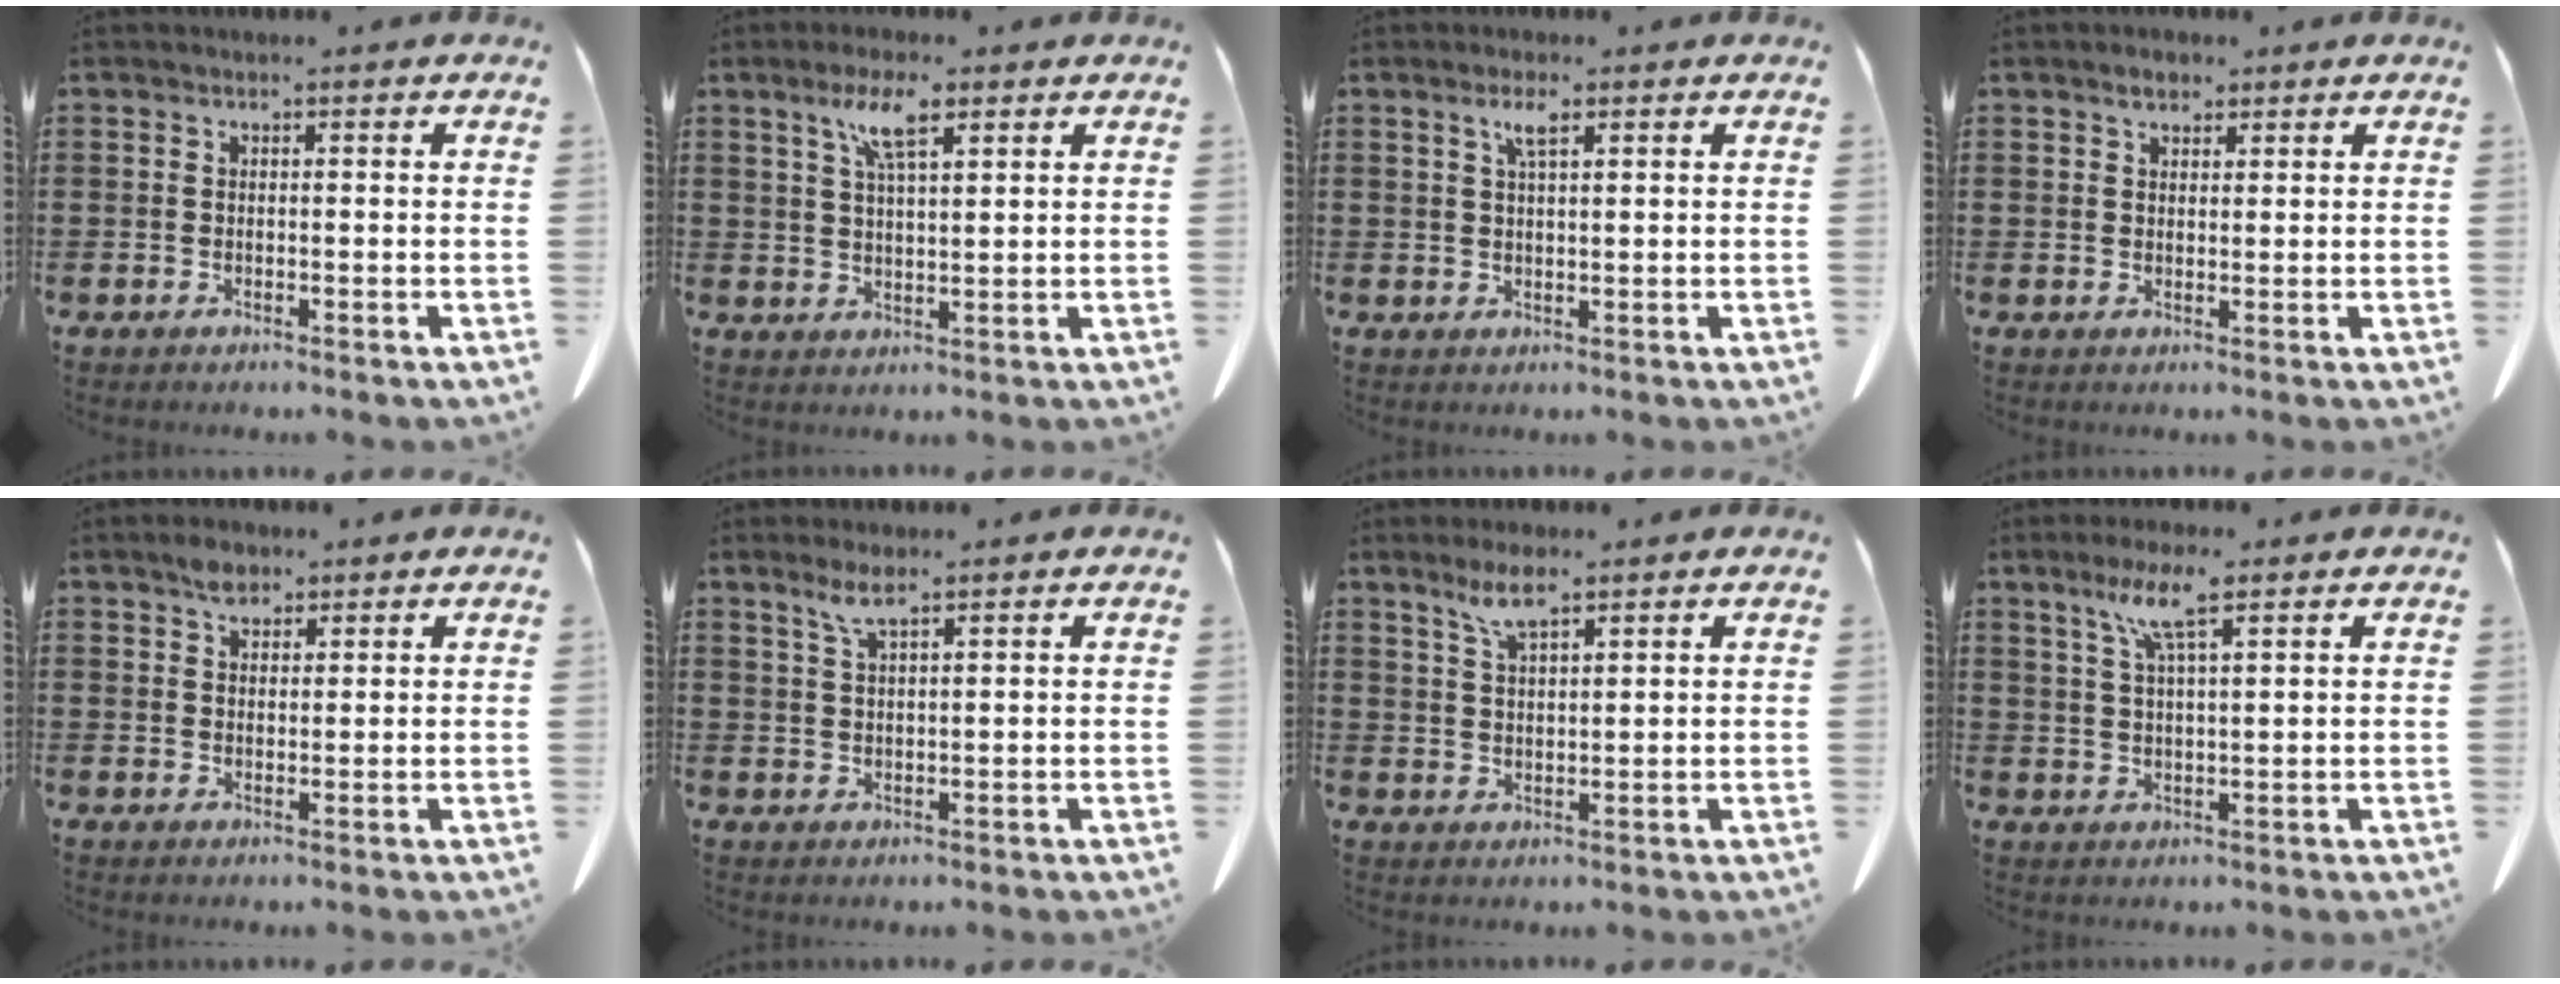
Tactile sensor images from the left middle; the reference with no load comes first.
{"total": 6.4, "force": [3.7, 1.5, 5.0], "torque": [-0.109, 0.009, 0.063]}
{"total": 3.0, "force": [1.7, 0.5, 2.4], "torque": [-0.051, 0.004, 0.029]}
{"total": 2.3, "force": [1.9, 0.9, 1.0], "torque": [-0.015, 0.001, 0.035]}
{"total": 2.7, "force": [2.1, 1.2, 1.2], "torque": [-0.019, -0.002, 0.038]}
{"total": 3.1, "force": [2.3, 0.2, 2.0], "torque": [-0.046, 0.001, 0.041]}
{"total": 4.3, "force": [3.0, 0.6, 3.1], "torque": [-0.068, 0.004, 0.053]}
{"total": 6.5, "force": [4.1, 0.8, 5.0], "torque": [-0.109, 0.002, 0.069]}